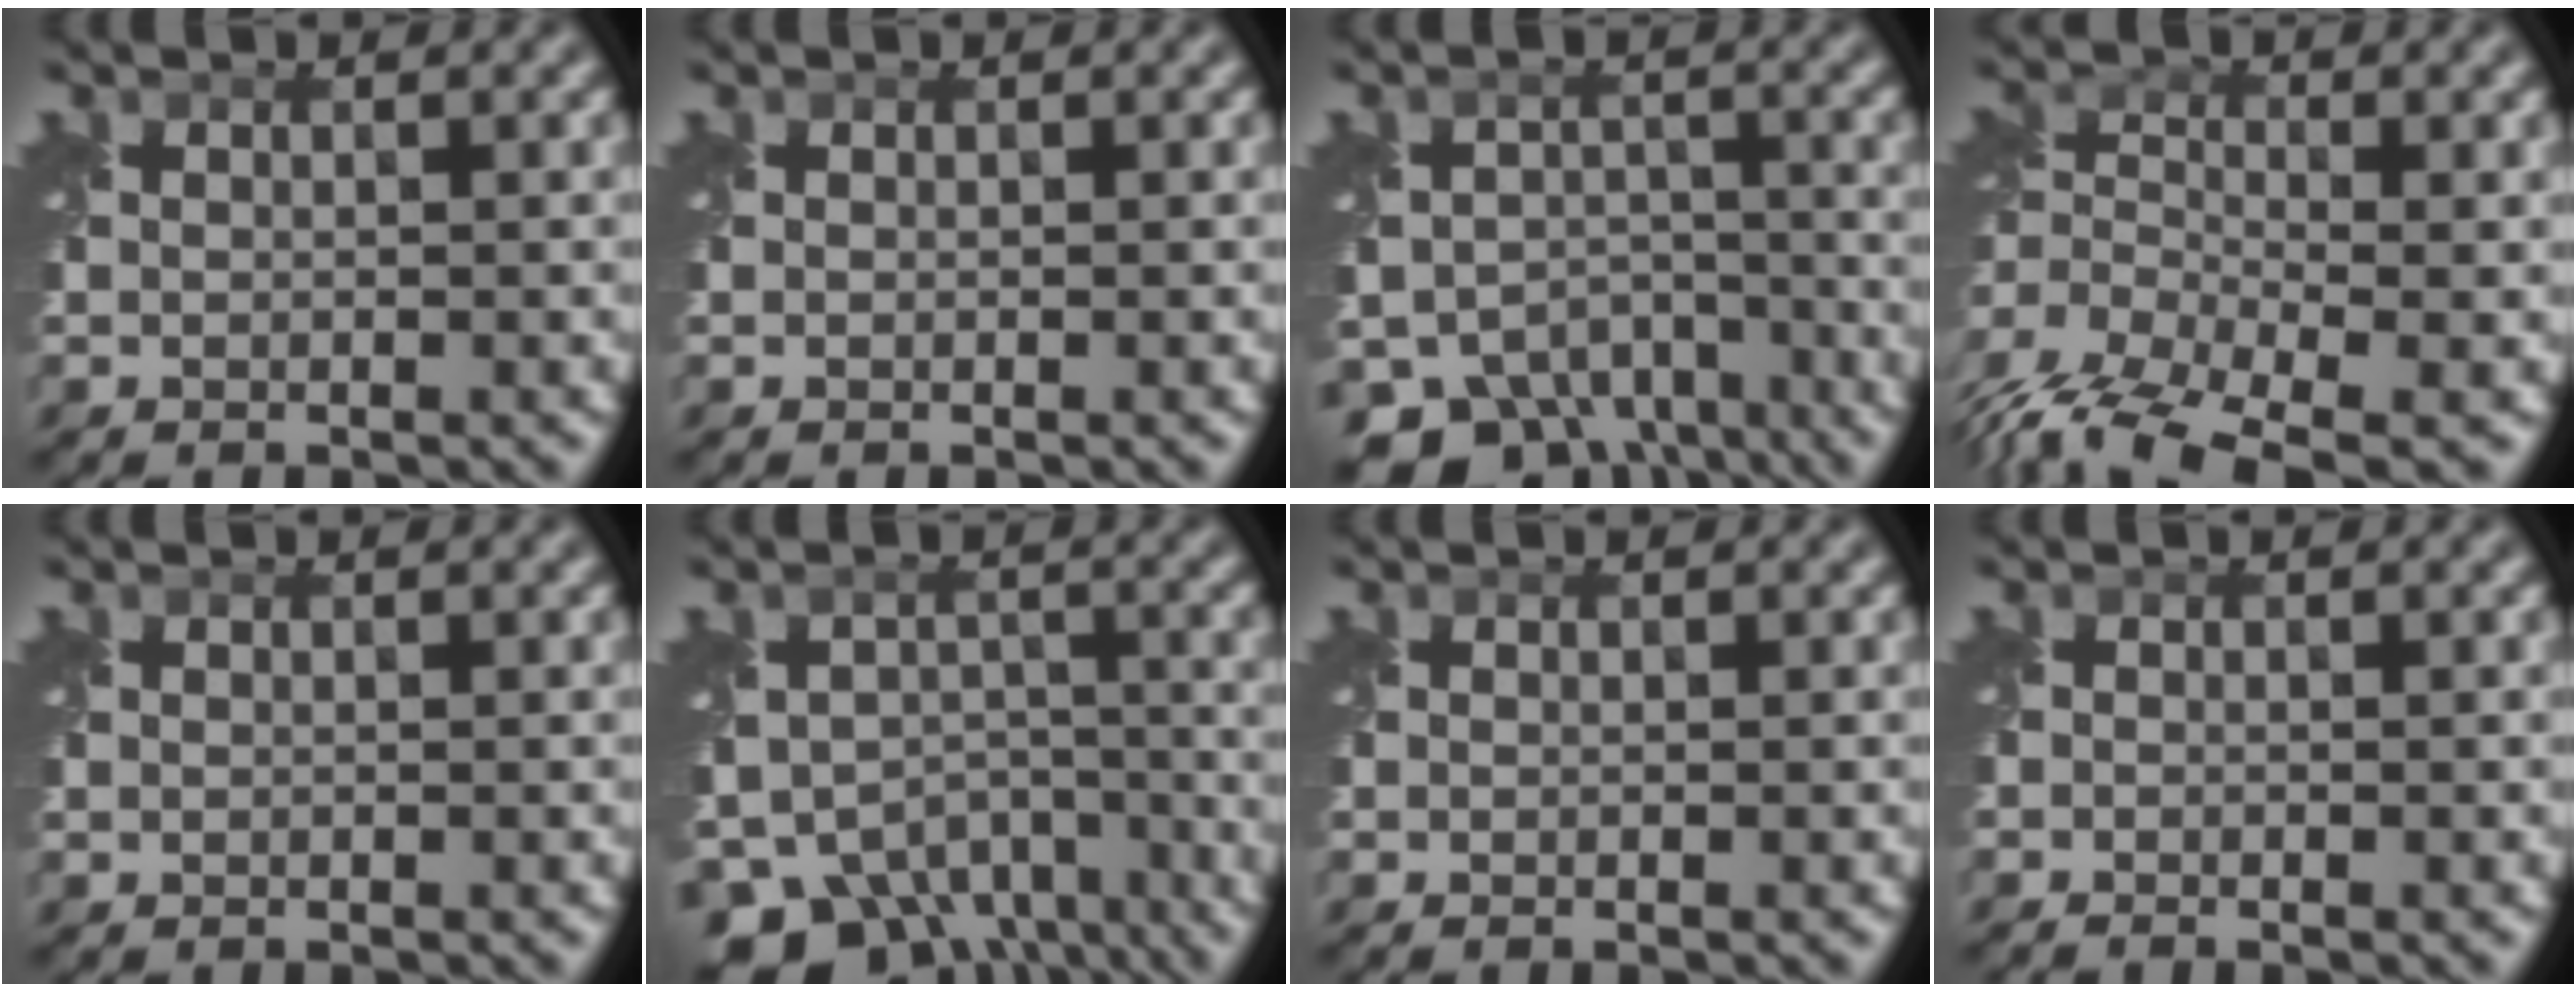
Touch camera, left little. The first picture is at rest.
{"total": 0.0}
{"total": 10.1, "force": [-8.0, 5.3, 3.1], "torque": [-0.039, -0.017, -0.117]}
{"total": 7.9, "force": [-5.6, 3.2, 4.6], "torque": [-0.095, -0.014, -0.116]}
{"total": 0.0}
{"total": 10.4, "force": [-7.6, 5.8, 3.9], "torque": [-0.063, -0.024, -0.112]}
{"total": 0.0}
{"total": 0.9, "force": [-0.9, 0.0, 0.3], "torque": [-0.004, -0.010, -0.020]}